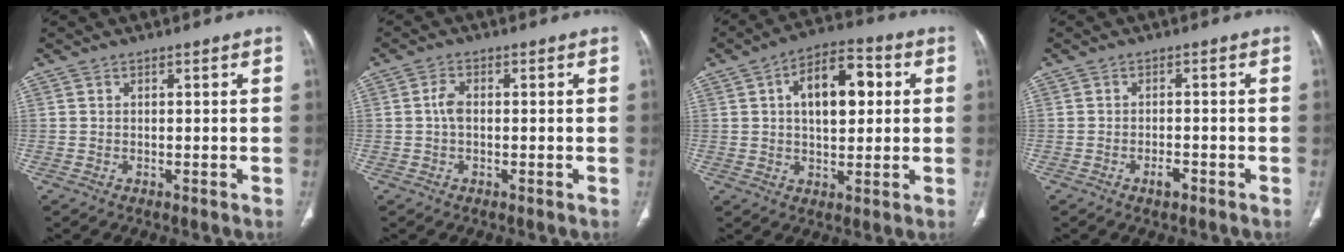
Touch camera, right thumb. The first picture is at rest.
{"total": 2.4, "force": [-0.1, 1.4, 1.9], "torque": [-0.040, 0.003, -0.007]}
{"total": 12.3, "force": [2.6, 6.6, 10.1], "torque": [-0.129, 0.014, 0.035]}
{"total": 2.0, "force": [-1.2, 0.9, 1.4], "torque": [-0.019, 0.008, -0.019]}